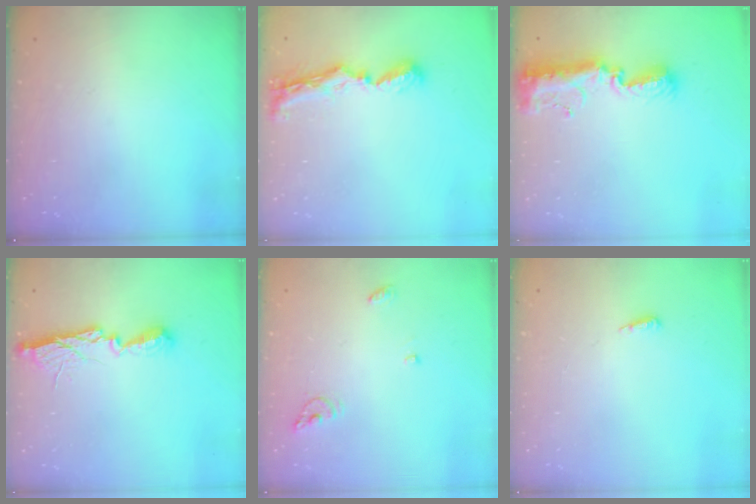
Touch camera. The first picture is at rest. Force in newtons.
{"total": 8.7, "press": 8.7, "slide": 0.7}
{"total": 11.5, "press": 11.4, "slide": 0.9}
{"total": 10.7, "press": 10.7, "slide": 0.3}
{"total": 5.7, "press": 5.7, "slide": 0.5}
{"total": 4.1, "press": 4.0, "slide": 0.8}